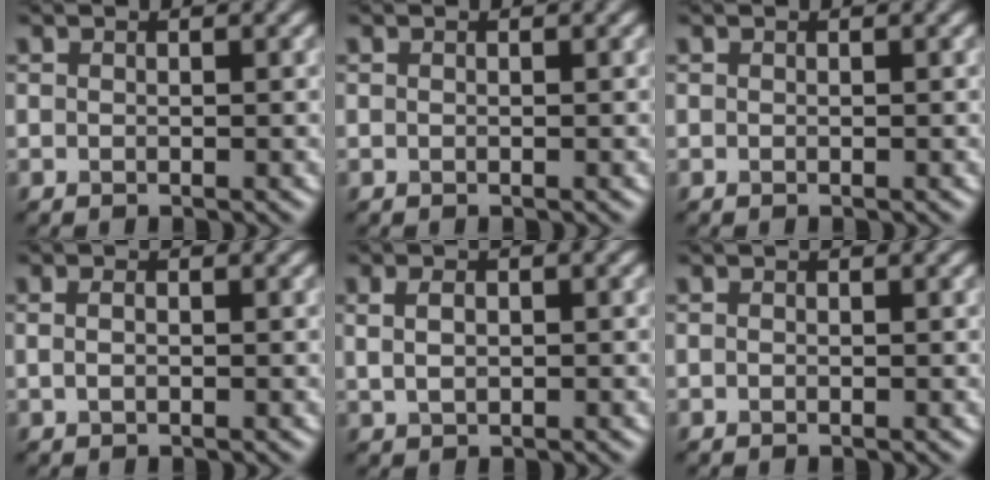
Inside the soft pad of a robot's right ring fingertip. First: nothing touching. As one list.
[{"total": 0.0}, {"total": 0.0}, {"total": 1.0, "force": [-0.6, -0.7, -0.3], "torque": [-0.022, -0.008, 0.014]}, {"total": 0.8, "force": [0.1, 0.2, 0.8], "torque": [-0.040, 0.004, 0.028]}, {"total": 0.6, "force": [-0.4, -0.4, -0.3], "torque": [-0.006, -0.007, 0.003]}]